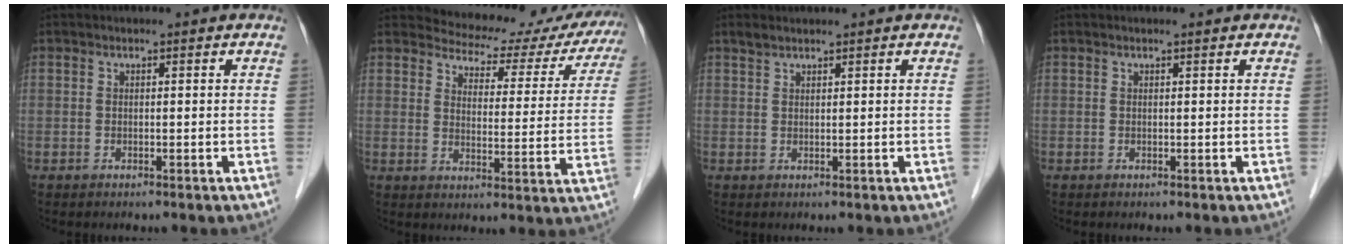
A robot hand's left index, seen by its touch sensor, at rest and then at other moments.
{"total": 15.8, "force": [15.0, 4.4, 1.9], "torque": [0.003, -0.035, 0.160]}
{"total": 1.3, "force": [1.2, 0.1, 0.4], "torque": [-0.010, 0.009, 0.030]}
{"total": 0.7, "force": [0.6, -0.1, 0.4], "torque": [-0.010, 0.006, 0.012]}